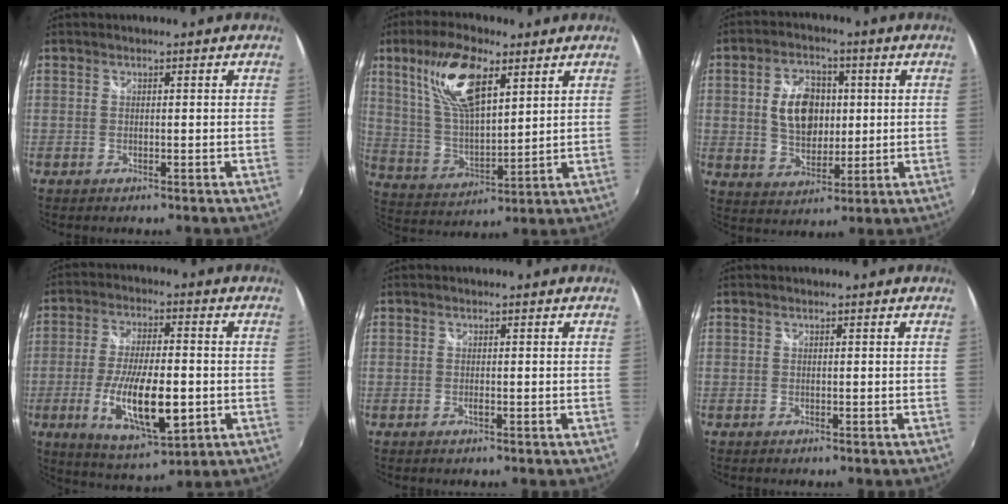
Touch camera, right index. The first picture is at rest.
{"total": 15.2, "force": [7.8, 5.8, 11.7], "torque": [-0.224, 0.014, 0.157]}
{"total": 10.7, "force": [1.4, 7.2, 7.8], "torque": [-0.143, 0.014, 0.031]}
{"total": 15.5, "force": [-3.7, 5.2, 14.1], "torque": [-0.270, -0.024, -0.057]}
{"total": 0.7, "force": [-0.2, 0.1, 0.7], "torque": [-0.012, 0.000, -0.005]}
{"total": 0.0}